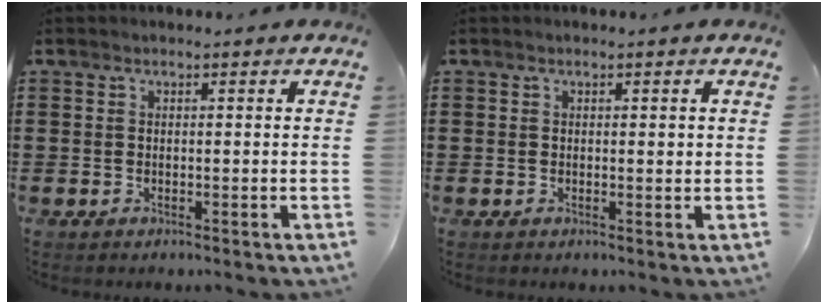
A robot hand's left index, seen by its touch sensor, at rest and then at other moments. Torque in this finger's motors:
{"motor_torque": [0.38, 0.34, 0.00, 0.00]}